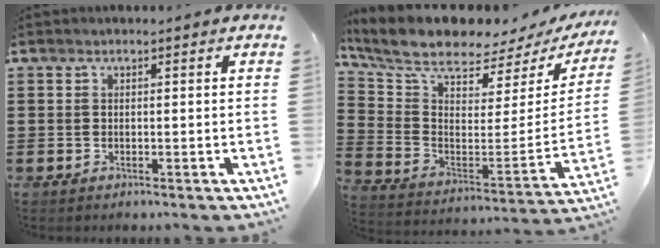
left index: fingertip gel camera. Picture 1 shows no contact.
{"total": 7.5, "force": [6.3, 1.6, 3.6], "torque": [-0.102, -0.058, 0.108]}